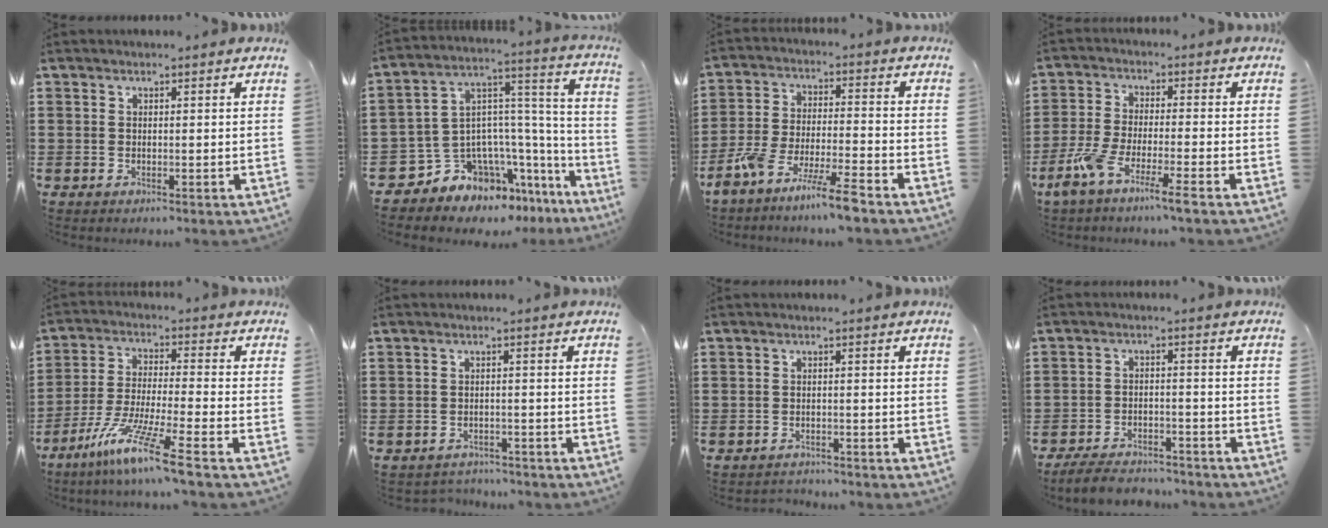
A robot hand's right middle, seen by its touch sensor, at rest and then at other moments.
{"total": 8.5, "force": [-6.8, 4.9, 1.2], "torque": [-0.064, -0.017, -0.132]}
{"total": 8.2, "force": [-7.1, -0.2, 4.1], "torque": [-0.091, -0.005, -0.141]}
{"total": 6.7, "force": [-4.8, 0.0, 4.6], "torque": [-0.107, -0.017, -0.096]}
{"total": 10.6, "force": [-7.7, -0.3, 7.3], "torque": [-0.156, -0.010, -0.154]}
{"total": 2.0, "force": [-2.0, 0.3, -0.1], "torque": [-0.007, -0.002, -0.044]}
{"total": 1.5, "force": [-1.5, 0.2, -0.1], "torque": [-0.005, -0.001, -0.034]}
{"total": 4.9, "force": [-4.6, 0.8, 1.2], "torque": [-0.027, 0.001, -0.093]}